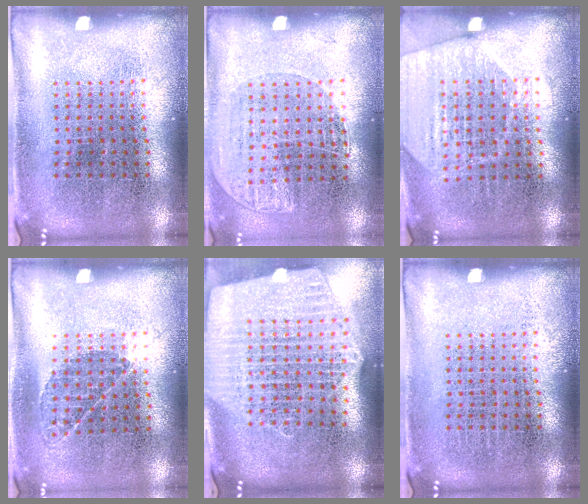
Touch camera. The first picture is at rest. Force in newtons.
{"total": 1.1, "press": 0.9, "slide": 0.6}
{"total": 1.8, "press": 1.7, "slide": 0.5}
{"total": 0.9, "press": 0.6, "slide": 0.7}
{"total": 2.6, "press": 2.3, "slide": 1.3}
{"total": 0.0}